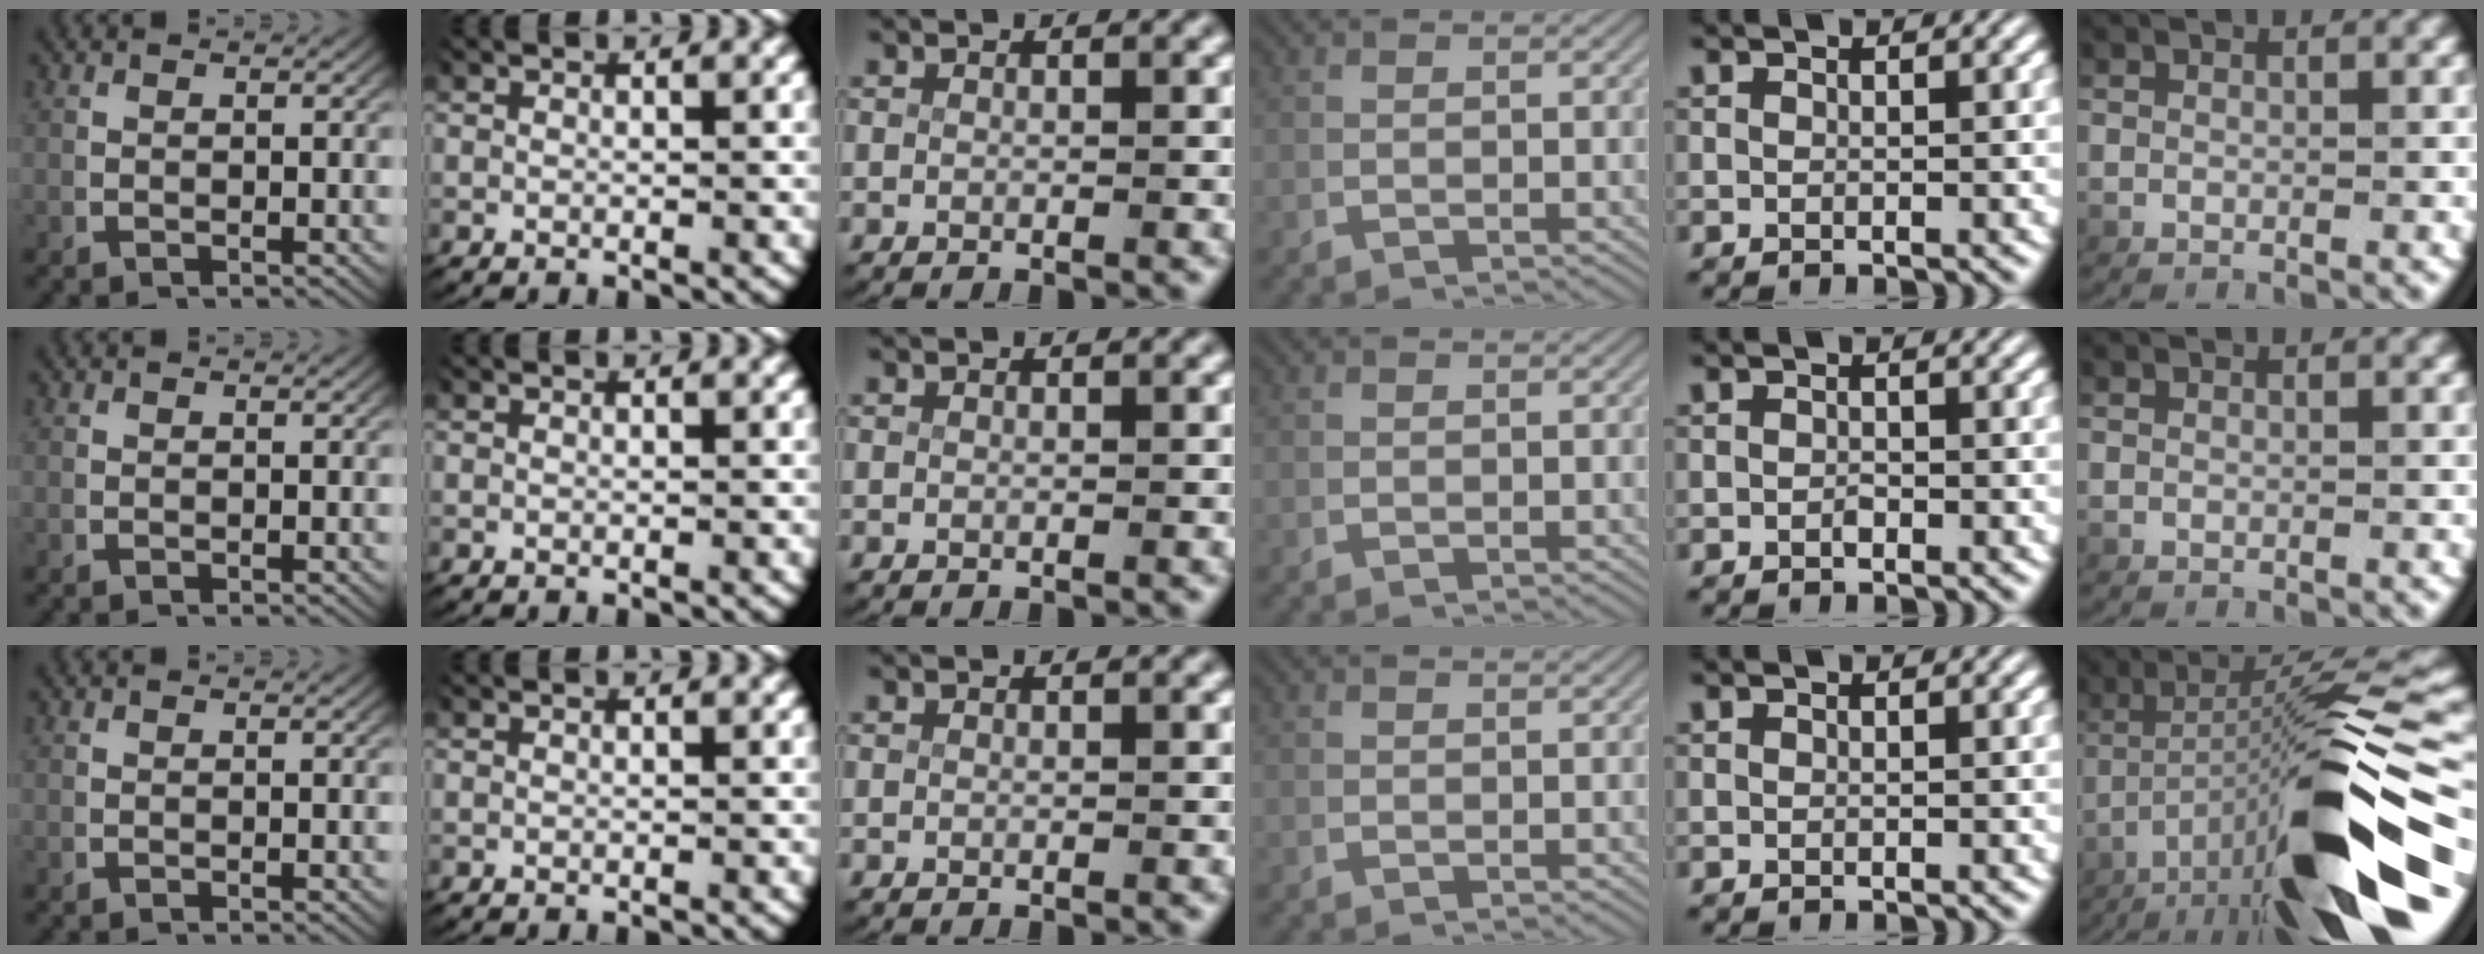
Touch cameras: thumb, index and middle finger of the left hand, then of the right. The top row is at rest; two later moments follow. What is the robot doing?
{"motion": "lift_and_place", "object": "photo album"}